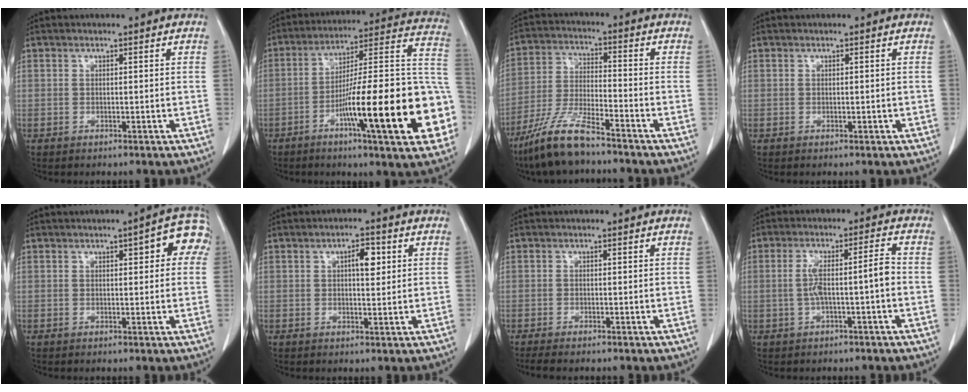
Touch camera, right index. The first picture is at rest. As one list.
[{"total": 24.8, "force": [-8.0, 2.4, 23.4], "torque": [-0.261, 0.012, -0.119]}, {"total": 10.2, "force": [-7.9, 1.3, 6.4], "torque": [-0.136, -0.024, -0.155]}, {"total": 0.6, "force": [-0.1, 0.2, 0.6], "torque": [-0.013, -0.001, 0.002]}, {"total": 6.5, "force": [2.3, 1.9, 5.8], "torque": [-0.060, 0.020, 0.017]}, {"total": 3.6, "force": [1.1, 1.3, 3.2], "torque": [-0.052, 0.005, 0.015]}, {"total": 3.0, "force": [-2.5, 0.3, 1.6], "torque": [-0.022, -0.007, -0.039]}, {"total": 5.8, "force": [-1.0, 0.2, 5.7], "torque": [-0.109, 0.024, -0.012]}]